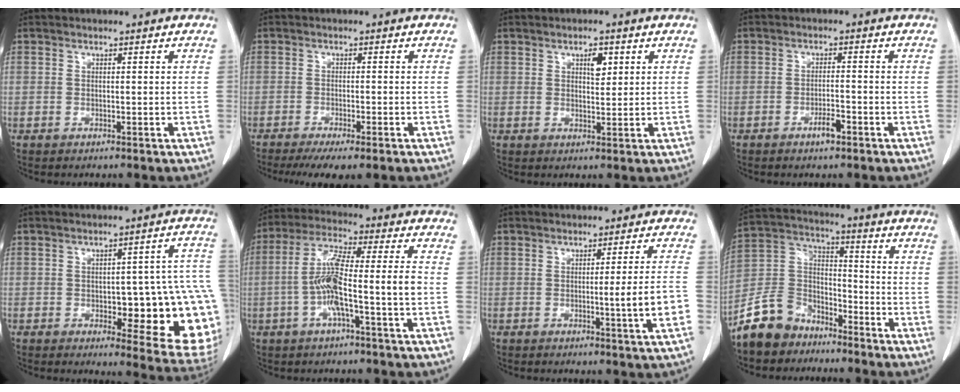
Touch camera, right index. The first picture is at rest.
{"total": 7.1, "force": [-5.2, 0.9, 4.6], "torque": [-0.063, -0.015, -0.078]}
{"total": 2.8, "force": [1.2, 1.1, 2.2], "torque": [-0.036, -0.002, 0.022]}
{"total": 2.7, "force": [-1.7, 0.5, 2.1], "torque": [-0.035, 0.001, -0.028]}
{"total": 19.5, "force": [-3.4, 5.3, 18.5], "torque": [-0.147, 0.027, -0.021]}
{"total": 10.2, "force": [-2.5, 0.5, 9.9], "torque": [-0.196, 0.019, -0.052]}
{"total": 6.2, "force": [-1.6, -1.1, 5.9], "torque": [-0.076, -0.009, -0.025]}
{"total": 10.2, "force": [-7.8, 6.1, 2.2], "torque": [-0.060, 0.029, -0.153]}